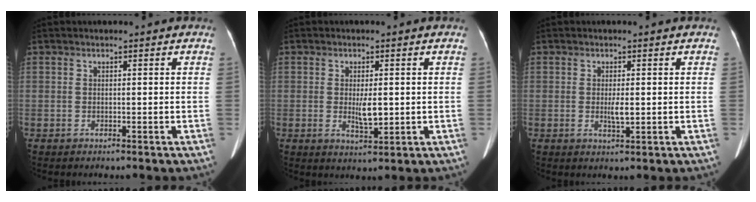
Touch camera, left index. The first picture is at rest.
{"total": 3.7, "force": [0.0, 1.0, 3.6], "torque": [-0.065, -0.007, 0.003]}
{"total": 2.2, "force": [0.0, 0.4, 2.2], "torque": [-0.042, -0.005, 0.002]}